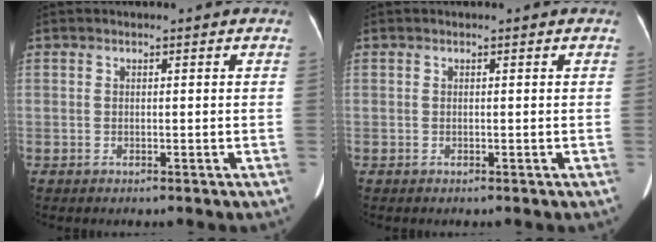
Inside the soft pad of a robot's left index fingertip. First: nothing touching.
{"total": 0.0}